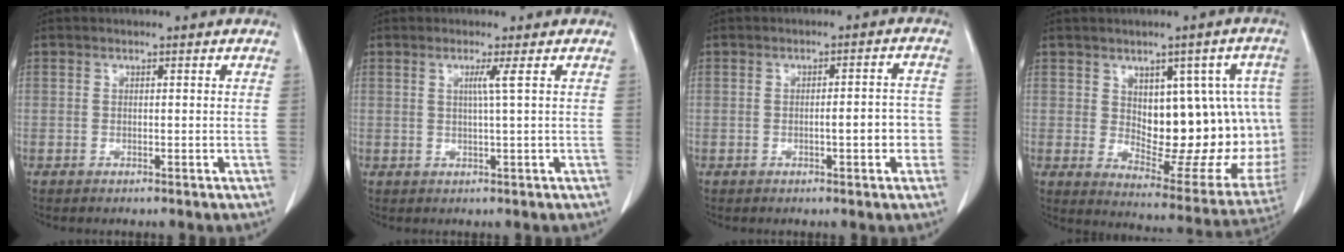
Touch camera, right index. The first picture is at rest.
{"total": 1.9, "force": [0.6, -0.8, 1.6], "torque": [-0.028, -0.003, 0.010]}
{"total": 4.6, "force": [-1.3, 1.1, 4.2], "torque": [-0.058, 0.017, -0.013]}
{"total": 18.7, "force": [1.3, 8.6, 16.6], "torque": [-0.174, 0.014, 0.042]}